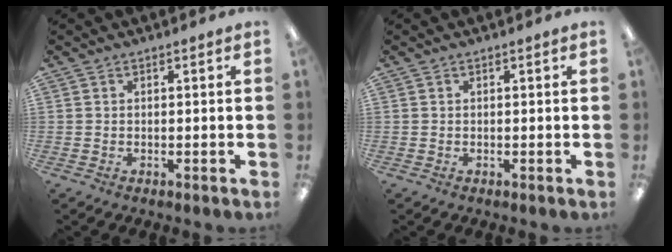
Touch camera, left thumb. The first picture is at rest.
{"total": 0.0}